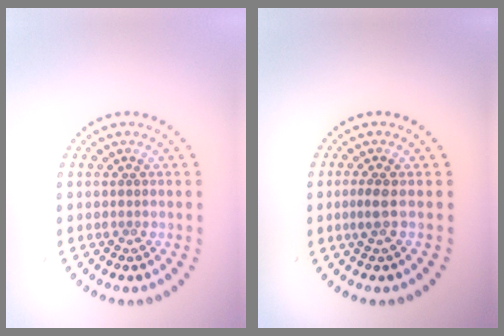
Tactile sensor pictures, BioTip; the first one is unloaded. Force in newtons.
{"total": 1.4, "press": 1.1, "slide": 0.7}